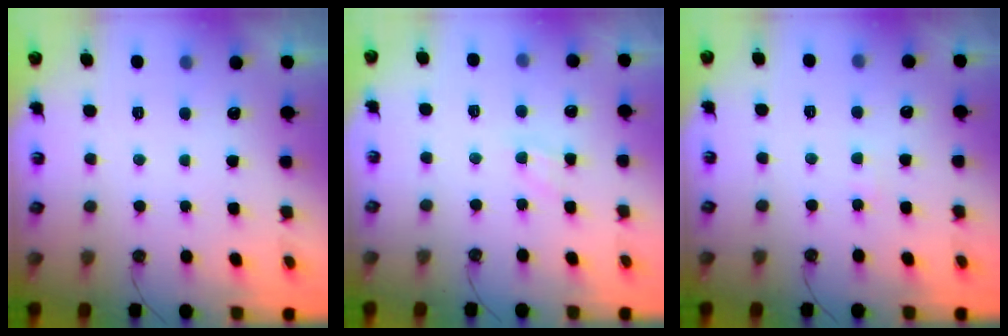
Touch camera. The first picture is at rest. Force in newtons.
{"total": 6.0, "press": 5.9, "slide": 0.5}
{"total": 1.5, "press": 1.5, "slide": 0.3}